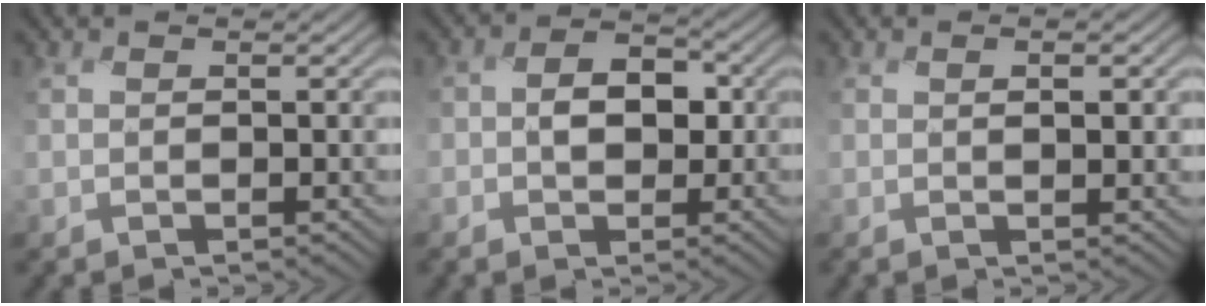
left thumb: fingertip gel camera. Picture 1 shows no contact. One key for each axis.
{"total": 4.5, "fx": -0.6, "fy": 3.5, "fz": 2.8, "tx": -0.050, "ty": 0.008, "tz": -0.020}
{"total": 1.6, "fx": 0.5, "fy": 0.3, "fz": 1.4, "tx": -0.016, "ty": 0.002, "tz": 0.000}